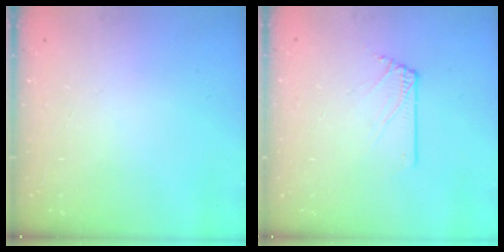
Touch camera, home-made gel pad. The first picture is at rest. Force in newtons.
{"total": 3.0, "press": 2.9, "slide": 0.5}